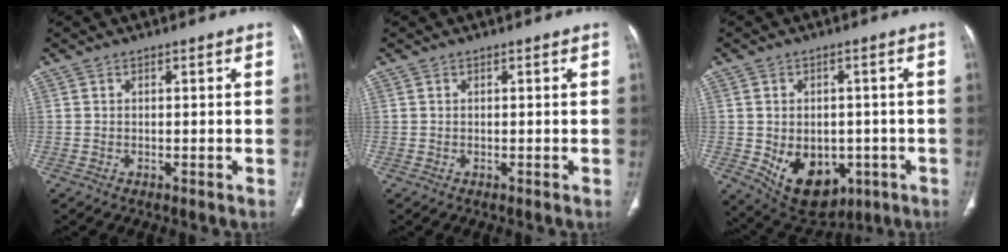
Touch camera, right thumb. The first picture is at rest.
{"total": 0.0}
{"total": 13.4, "force": [-3.8, 9.4, 8.7], "torque": [-0.106, 0.005, -0.031]}